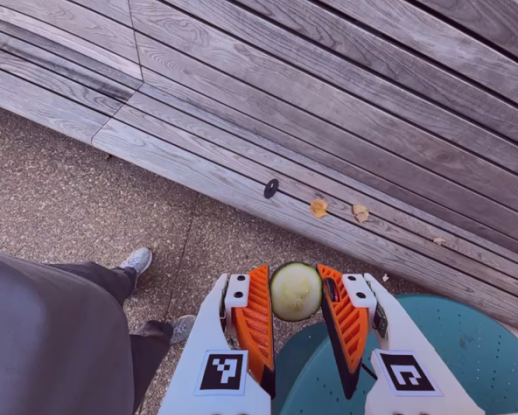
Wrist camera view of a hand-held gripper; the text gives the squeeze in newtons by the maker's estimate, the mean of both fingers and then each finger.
{"total": 8.0, "left": 8.0, "right": 8.0}